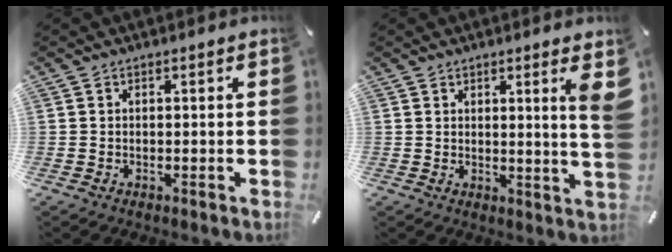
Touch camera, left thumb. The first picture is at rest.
{"total": 5.8, "force": [2.6, -0.1, 5.2], "torque": [-0.078, -0.020, 0.037]}